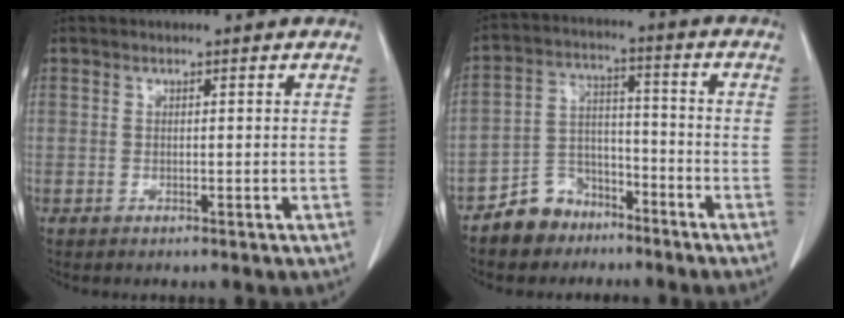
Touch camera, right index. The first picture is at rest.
{"total": 7.8, "force": [-5.7, 5.2, 1.2], "torque": [-0.020, 0.020, -0.100]}